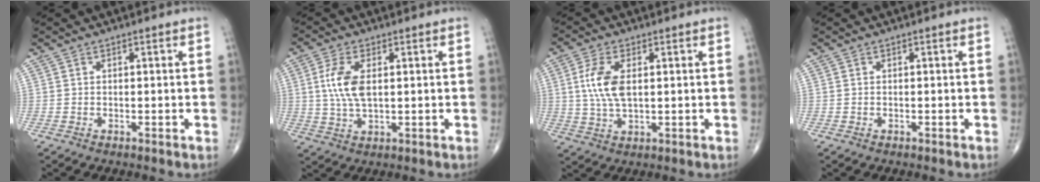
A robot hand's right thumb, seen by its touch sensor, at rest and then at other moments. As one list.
[{"total": 7.6, "force": [1.3, 3.7, 6.5], "torque": [-0.141, -0.003, 0.026]}, {"total": 7.9, "force": [1.3, 3.9, 6.7], "torque": [-0.146, -0.003, 0.027]}, {"total": 0.0}]